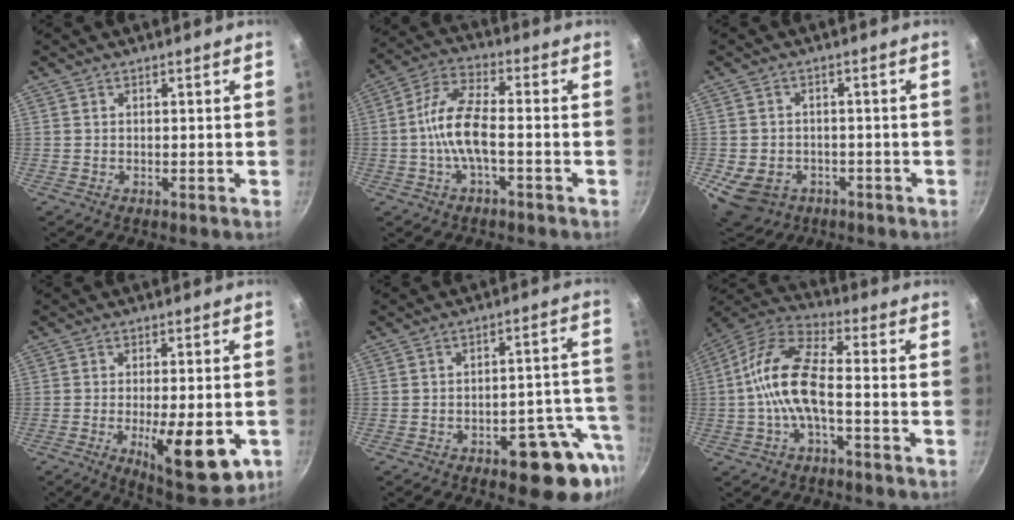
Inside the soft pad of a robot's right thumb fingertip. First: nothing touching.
{"total": 9.8, "force": [-1.7, 4.1, 8.8], "torque": [-0.188, 0.036, -0.037]}
{"total": 10.2, "force": [-3.9, 8.3, 4.3], "torque": [-0.093, 0.018, -0.048]}
{"total": 14.2, "force": [-4.5, 4.9, 12.5], "torque": [-0.173, -0.010, -0.054]}
{"total": 13.4, "force": [-7.0, 4.9, 10.3], "torque": [-0.085, 0.064, -0.085]}
{"total": 12.8, "force": [-1.8, 5.1, 11.6], "torque": [-0.245, 0.042, -0.042]}